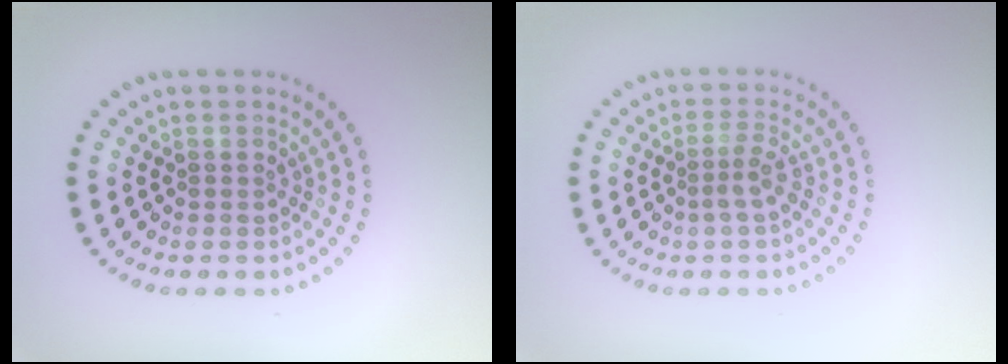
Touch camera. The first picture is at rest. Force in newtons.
{"total": 1.8, "press": 1.2, "slide": 1.3}